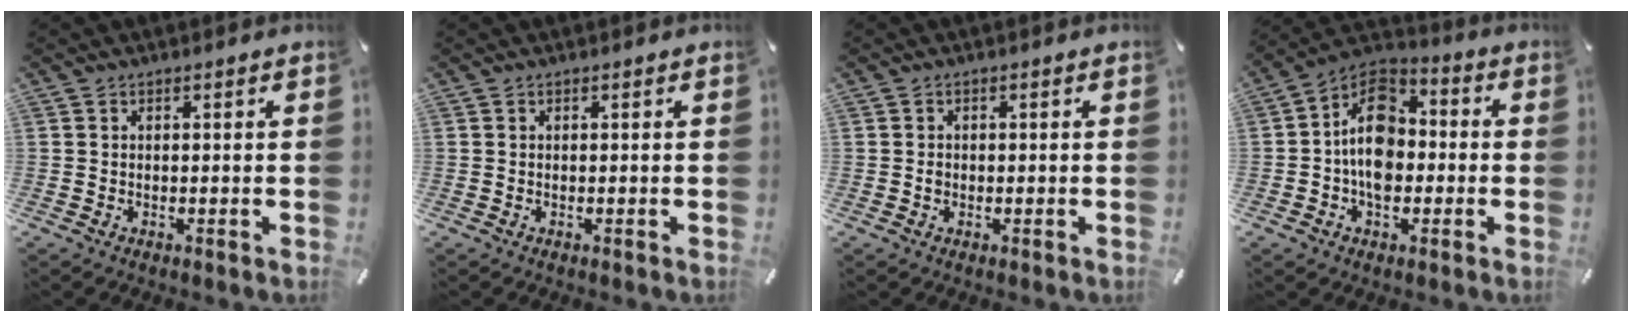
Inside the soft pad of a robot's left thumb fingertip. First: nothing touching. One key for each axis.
{"total": 0.0}
{"total": 0.7, "fx": -0.2, "fy": 0.6, "fz": 0.4, "tx": -0.007, "ty": 0.002, "tz": -0.005}
{"total": 12.0, "fx": -1.6, "fy": 8.5, "fz": 8.3, "tx": -0.151, "ty": 0.010, "tz": -0.031}